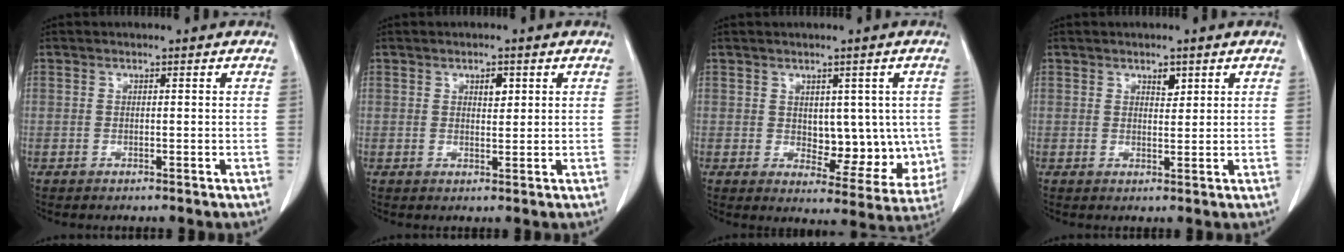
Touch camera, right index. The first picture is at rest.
{"total": 2.0, "force": [0.9, 1.0, 1.5], "torque": [-0.021, -0.003, 0.015]}
{"total": 9.3, "force": [0.4, 5.3, 7.6], "torque": [-0.078, -0.001, 0.020]}
{"total": 1.8, "force": [1.2, 0.9, 1.1], "torque": [-0.014, -0.005, 0.019]}